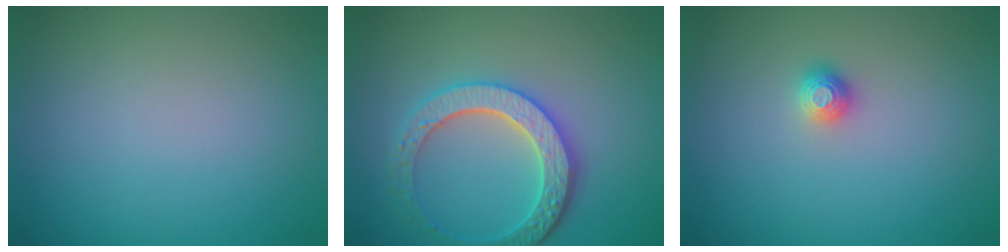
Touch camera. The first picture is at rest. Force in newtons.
{"total": 4.6, "press": 4.2, "slide": 1.9}
{"total": 1.1, "press": 1.1, "slide": 0.3}